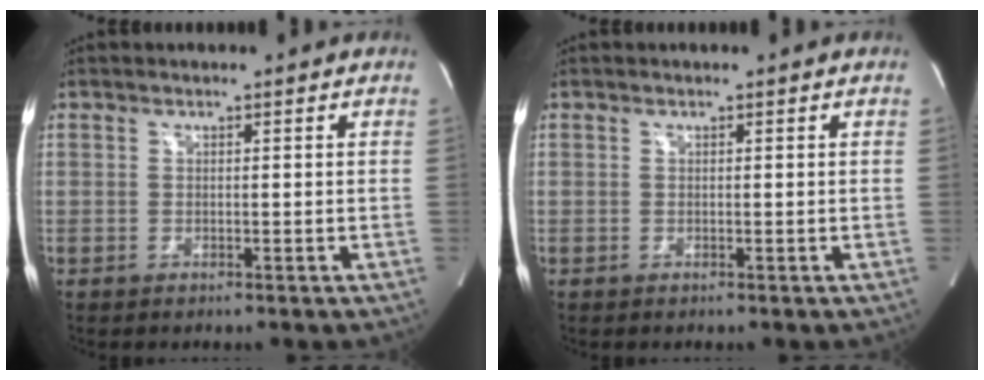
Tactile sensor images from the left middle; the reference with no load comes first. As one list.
[{"total": 0.0}]